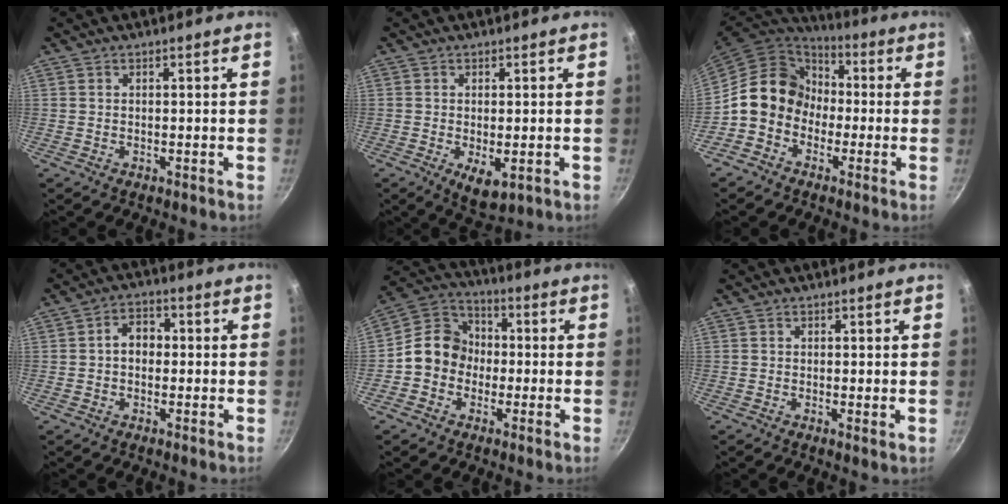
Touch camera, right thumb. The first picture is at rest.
{"total": 5.2, "force": [-1.3, 2.3, 4.5], "torque": [-0.065, -0.014, -0.010]}
{"total": 13.1, "force": [-1.9, 11.1, 6.6], "torque": [-0.070, 0.044, -0.053]}
{"total": 4.9, "force": [0.0, 3.8, 3.2], "torque": [-0.023, 0.015, -0.007]}
{"total": 10.0, "force": [-1.5, 8.8, 4.6], "torque": [-0.042, 0.034, -0.050]}
{"total": 0.8, "force": [0.2, 0.1, 0.8], "torque": [-0.012, -0.010, -0.002]}